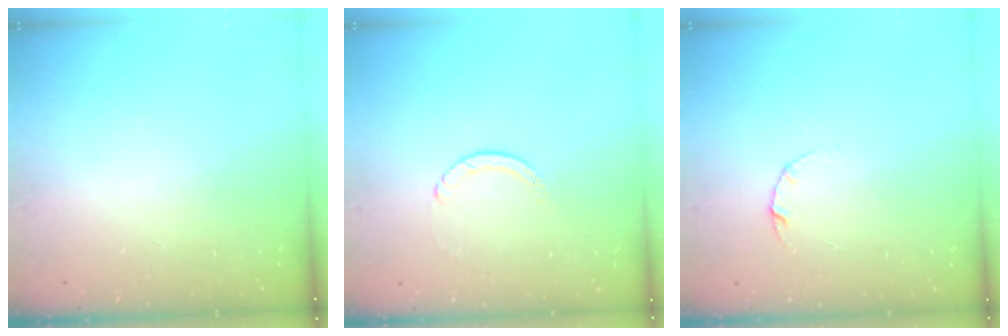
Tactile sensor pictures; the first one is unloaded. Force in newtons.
{"total": 1.1, "press": 1.1, "slide": 0.1}
{"total": 3.0, "press": 3.0, "slide": 0.4}